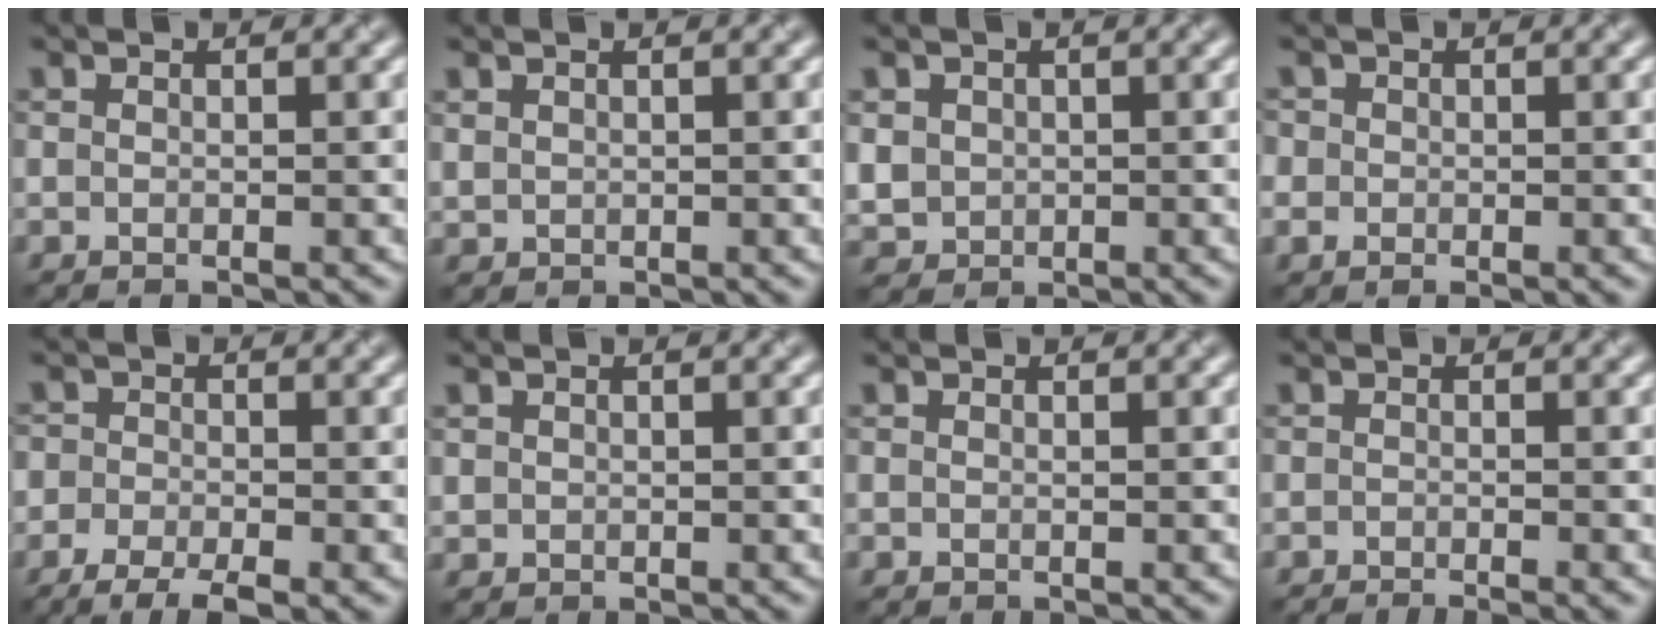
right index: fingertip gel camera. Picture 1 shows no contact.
{"total": 0.7, "force": [0.5, 0.5, 0.2], "torque": [-0.006, -0.001, 0.014]}
{"total": 2.4, "force": [0.2, 2.3, 0.7], "torque": [-0.022, -0.002, 0.014]}
{"total": 1.7, "force": [-0.3, 1.5, 0.8], "torque": [-0.008, -0.004, -0.008]}
{"total": 6.0, "force": [-3.6, 2.8, 3.9], "torque": [-0.061, -0.012, -0.059]}
{"total": 0.6, "force": [0.2, 0.5, 0.0], "torque": [0.001, -0.002, 0.008]}
{"total": 0.0}
{"total": 2.4, "force": [-1.9, 0.3, 1.4], "torque": [-0.018, -0.004, -0.034]}